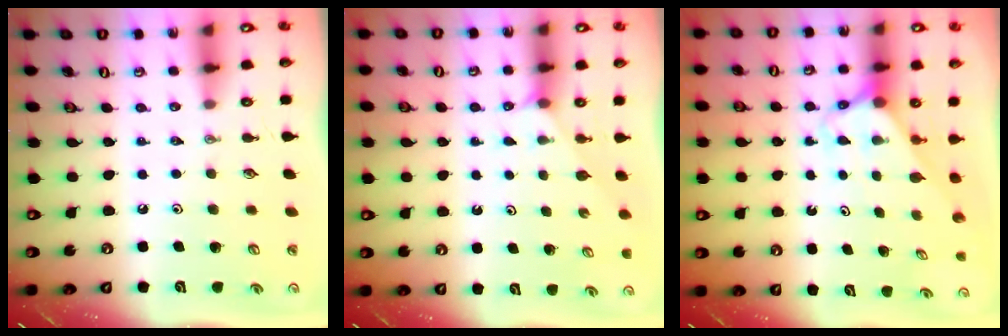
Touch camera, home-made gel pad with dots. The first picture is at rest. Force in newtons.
{"total": 2.2, "press": 2.2, "slide": 0.4}
{"total": 2.7, "press": 2.7, "slide": 0.2}